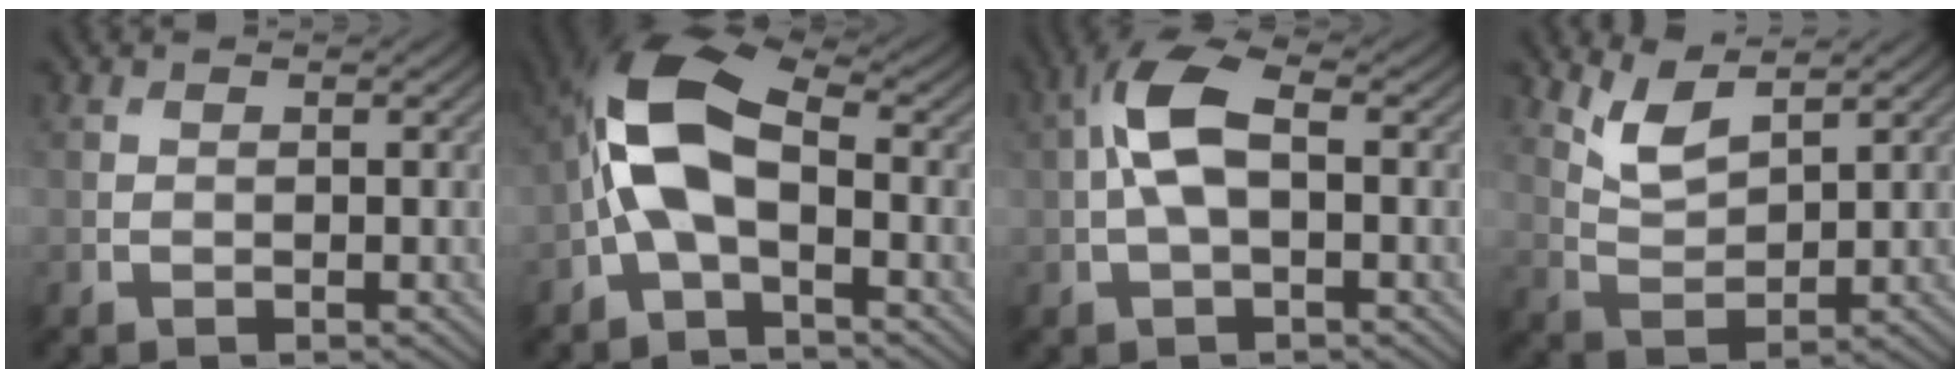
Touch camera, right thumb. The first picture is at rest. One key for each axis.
{"total": 9.3, "fx": -0.8, "fy": 4.5, "fz": 8.1, "tx": -0.172, "ty": 0.028, "tz": -0.034}
{"total": 6.4, "fx": 0.3, "fy": 2.7, "fz": 5.8, "tx": -0.131, "ty": 0.019, "tz": -0.003}
{"total": 4.8, "fx": 3.4, "fy": 1.5, "fz": 3.0, "tx": -0.078, "ty": -0.006, "tz": 0.076}